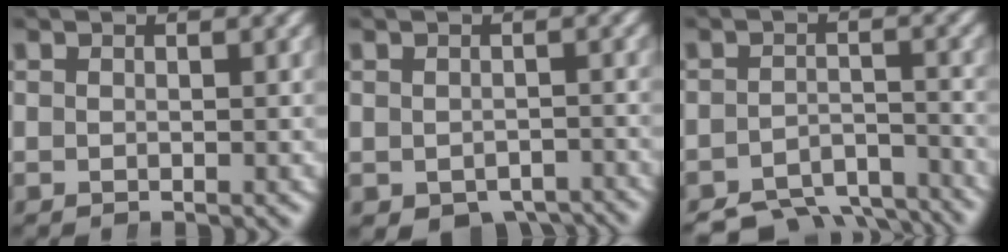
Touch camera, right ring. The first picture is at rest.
{"total": 5.2, "force": [-4.2, 2.6, 1.6], "torque": [-0.010, -0.023, -0.057]}
{"total": 7.2, "force": [-6.3, 2.5, 2.3], "torque": [-0.014, -0.019, -0.106]}